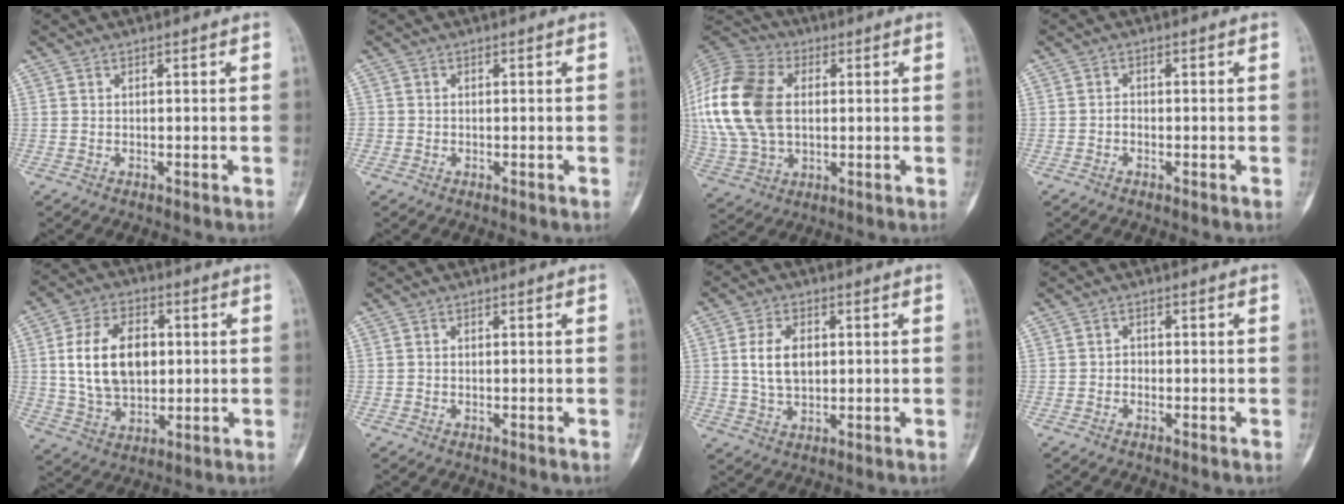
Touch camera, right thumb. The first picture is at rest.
{"total": 0.6, "force": [-0.2, 0.6, 0.0], "torque": [0.003, 0.005, -0.004]}
{"total": 23.3, "force": [2.9, 15.6, 17.0], "torque": [-0.390, 0.009, 0.056]}
{"total": 0.9, "force": [-0.5, 0.6, 0.6], "torque": [-0.006, 0.004, -0.013]}
{"total": 14.6, "force": [1.8, 9.6, 10.8], "torque": [-0.163, 0.000, 0.035]}
{"total": 0.0}
{"total": 7.4, "force": [1.1, 4.7, 5.6], "torque": [-0.093, -0.001, 0.023]}
{"total": 1.1, "force": [-0.5, 0.9, 0.5], "torque": [0.000, 0.005, -0.012]}